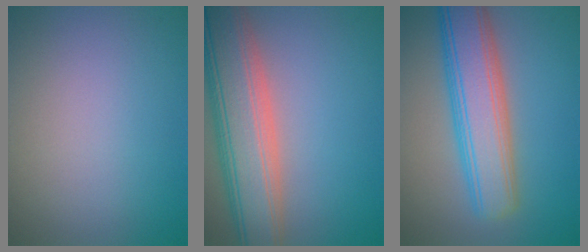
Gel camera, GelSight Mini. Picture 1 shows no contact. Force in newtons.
{"total": 9.3, "press": 9.3, "slide": 0.7}
{"total": 7.5, "press": 7.5, "slide": 0.2}